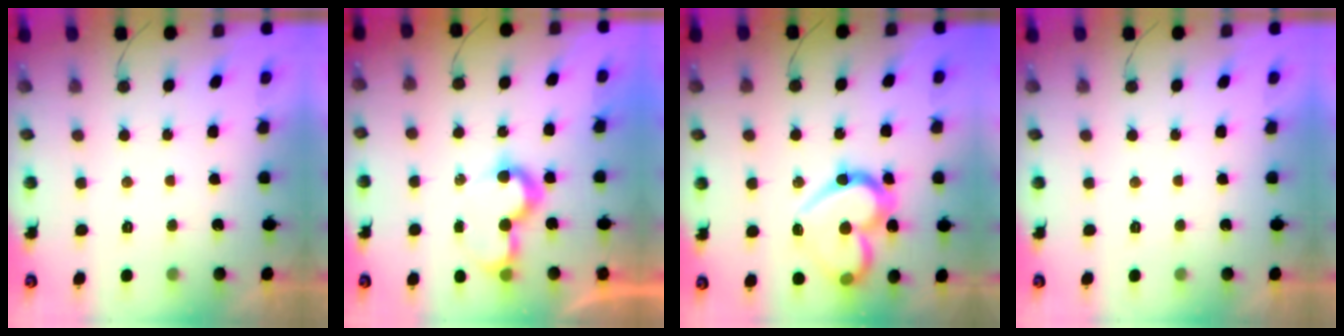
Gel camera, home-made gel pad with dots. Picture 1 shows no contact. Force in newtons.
{"total": 8.0, "press": 8.0, "slide": 0.1}
{"total": 18.6, "press": 18.5, "slide": 1.8}
{"total": 1.7, "press": 1.7, "slide": 0.1}